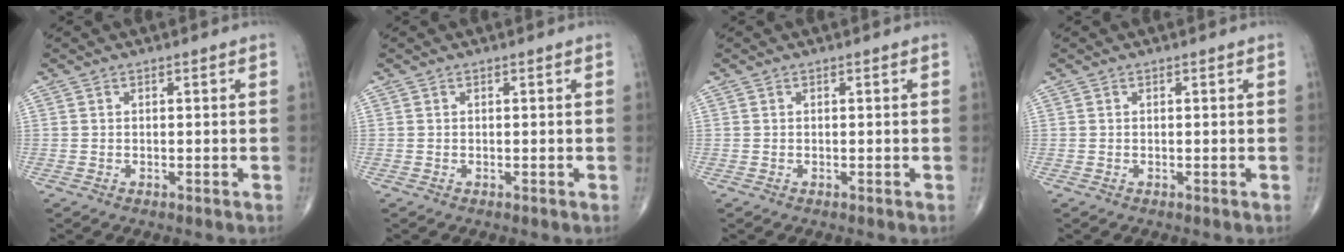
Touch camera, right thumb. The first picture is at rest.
{"total": 0.0}
{"total": 0.0}
{"total": 0.0}